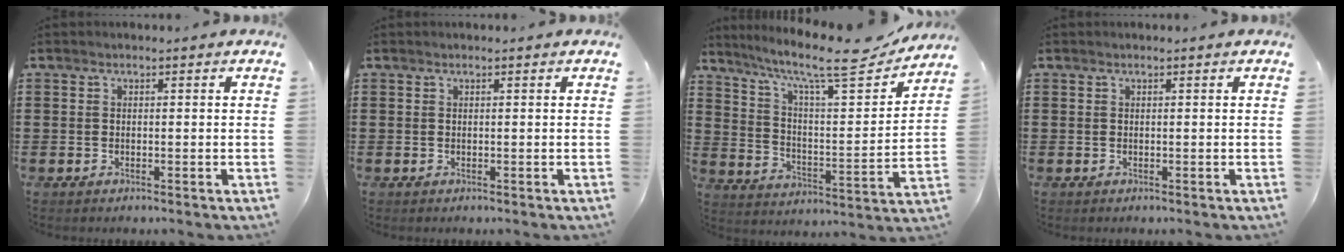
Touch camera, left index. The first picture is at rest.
{"total": 0.0}
{"total": 11.7, "force": [9.5, 1.8, 6.7], "torque": [-0.139, -0.059, 0.151]}
{"total": 0.0}